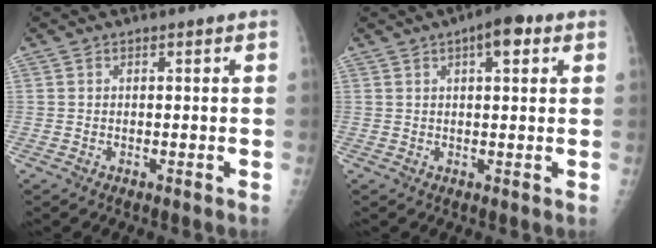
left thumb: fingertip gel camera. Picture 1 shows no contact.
{"total": 5.7, "force": [2.5, 2.1, 4.7], "torque": [-0.052, 0.003, 0.027]}